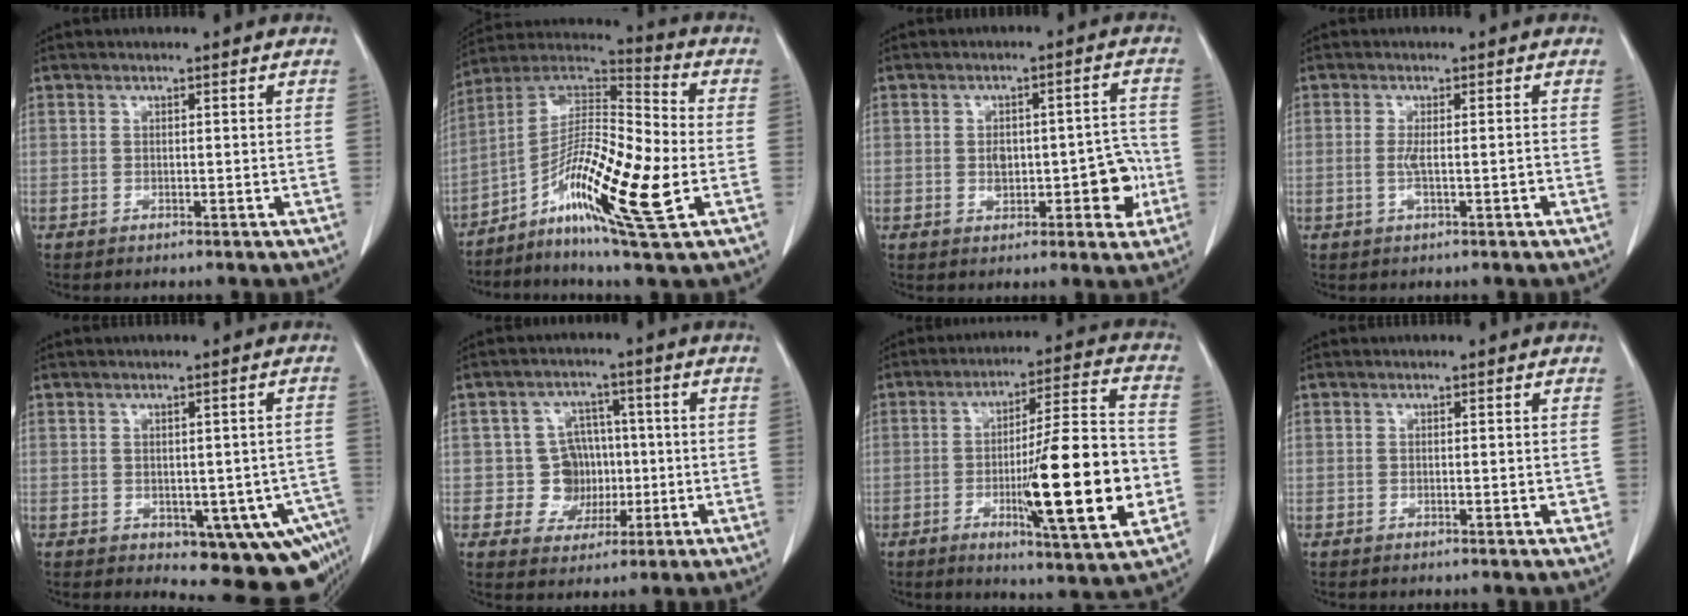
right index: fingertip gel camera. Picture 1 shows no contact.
{"total": 17.8, "force": [-5.5, 1.8, 16.8], "torque": [-0.315, -0.003, -0.102]}
{"total": 7.7, "force": [-1.4, 3.5, 6.7], "torque": [-0.085, 0.021, -0.009]}
{"total": 2.5, "force": [-0.7, 0.3, 2.4], "torque": [-0.045, -0.003, -0.010]}
{"total": 11.2, "force": [-4.8, 5.3, 8.7], "torque": [-0.070, 0.014, -0.048]}
{"total": 6.5, "force": [-0.2, 6.3, 1.5], "torque": [-0.014, 0.021, 0.001]}
{"total": 18.7, "force": [-4.2, 1.2, 18.2], "torque": [-0.274, -0.007, -0.060]}
{"total": 1.3, "force": [-0.2, 0.5, 1.2], "torque": [-0.013, 0.000, 0.000]}